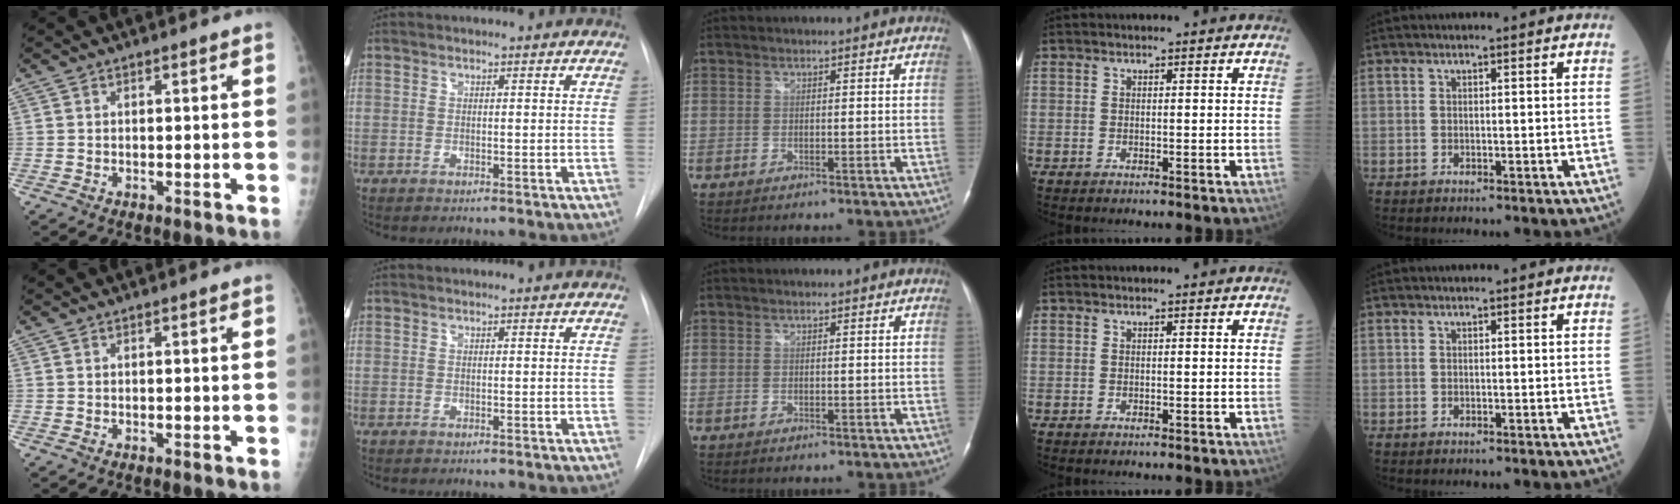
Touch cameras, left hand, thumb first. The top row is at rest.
{}